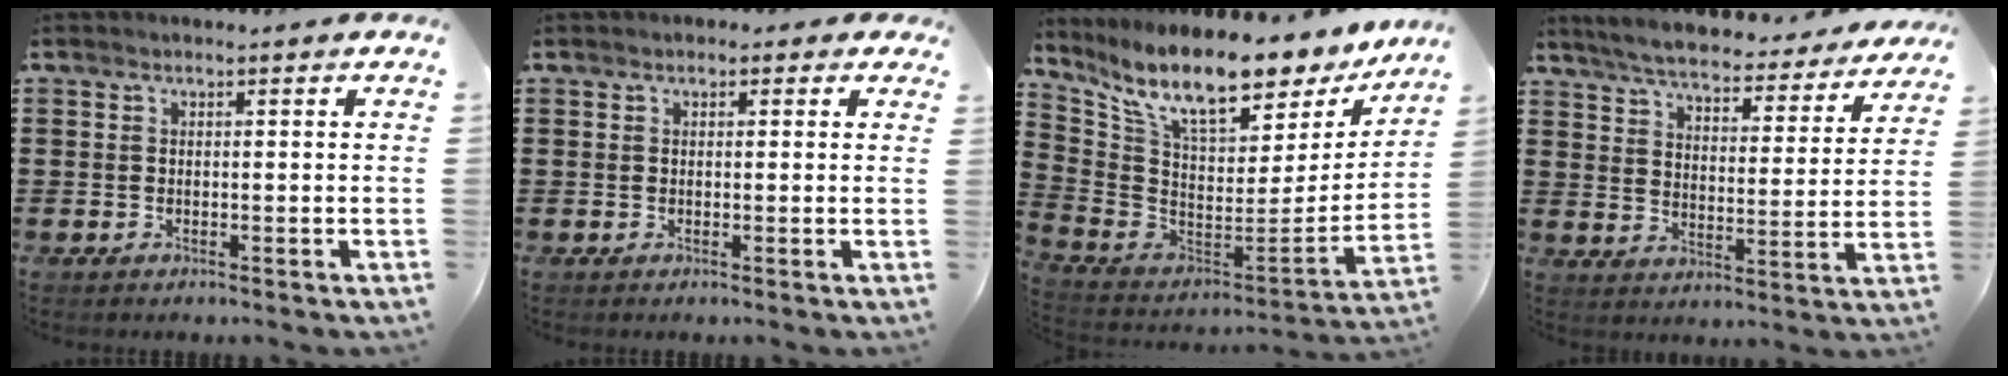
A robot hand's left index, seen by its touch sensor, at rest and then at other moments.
{"total": 1.1, "force": [0.3, 0.9, 0.5], "torque": [-0.005, 0.004, 0.002]}
{"total": 13.2, "force": [10.2, 3.0, 7.9], "torque": [-0.175, -0.074, 0.174]}
{"total": 5.8, "force": [5.6, 0.3, 1.6], "torque": [-0.060, -0.039, 0.095]}